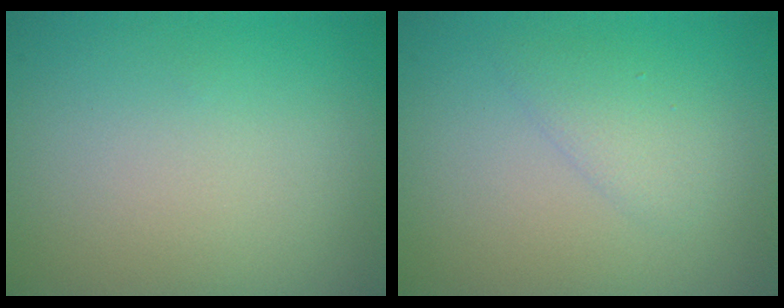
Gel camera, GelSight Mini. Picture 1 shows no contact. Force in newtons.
{"total": 1.7, "press": 1.7, "slide": 0.2}